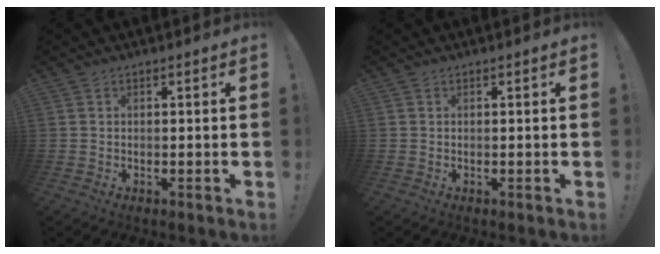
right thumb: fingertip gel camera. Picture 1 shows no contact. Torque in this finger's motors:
{"motor_torque": [0.22, -0.44, 0.01, 0.06, 0.00]}